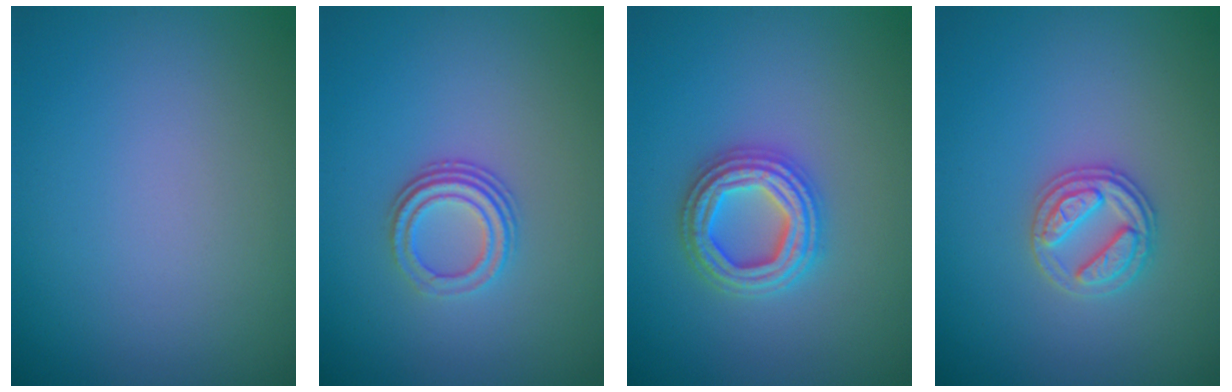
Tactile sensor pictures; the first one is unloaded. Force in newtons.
{"total": 3.0, "press": 2.1, "slide": 2.1}
{"total": 4.7, "press": 4.6, "slide": 0.7}
{"total": 2.7, "press": 2.7, "slide": 0.5}